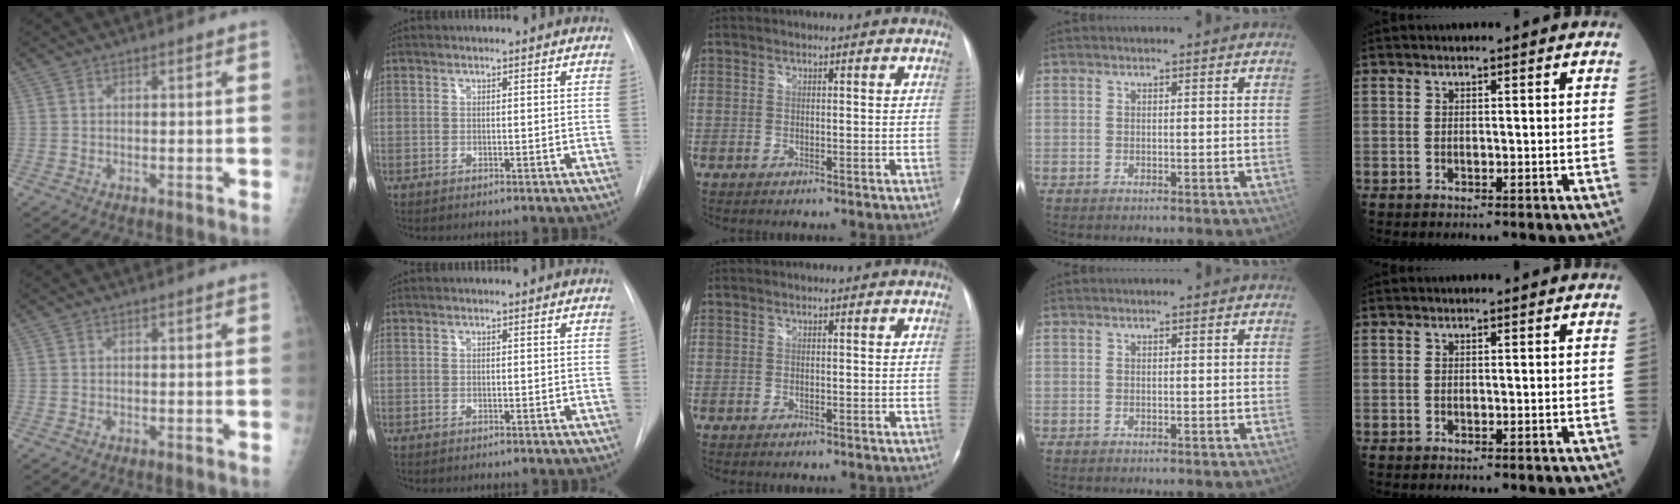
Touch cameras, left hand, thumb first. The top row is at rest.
{}